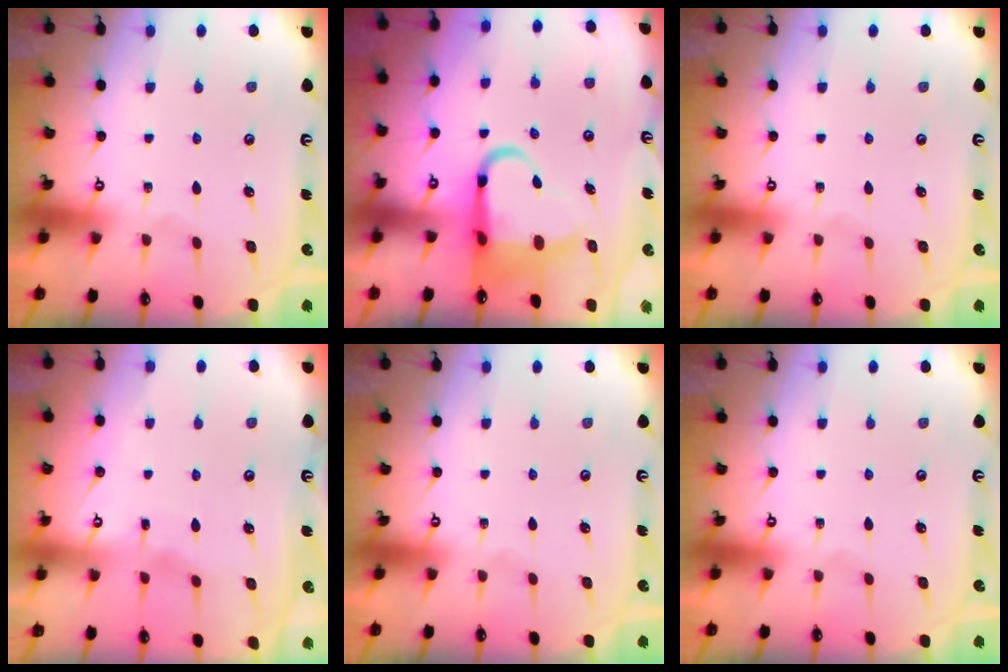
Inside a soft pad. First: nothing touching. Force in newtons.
{"total": 8.8, "press": 8.3, "slide": 2.9}
{"total": 0.0}
{"total": 2.6, "press": 2.6, "slide": 0.3}
{"total": 0.0}
{"total": 0.0}